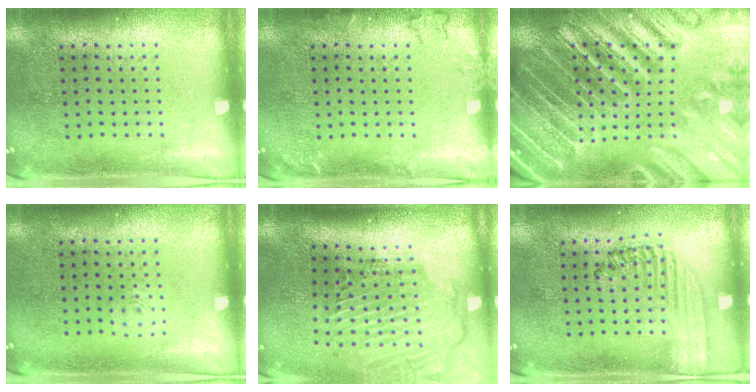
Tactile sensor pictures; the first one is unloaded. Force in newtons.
{"total": 1.3, "press": 1.3, "slide": 0.3}
{"total": 5.0, "press": 4.4, "slide": 2.3}
{"total": 0.7, "press": 0.6, "slide": 0.2}
{"total": 2.9, "press": 2.2, "slide": 1.8}
{"total": 1.4, "press": 1.2, "slide": 0.6}